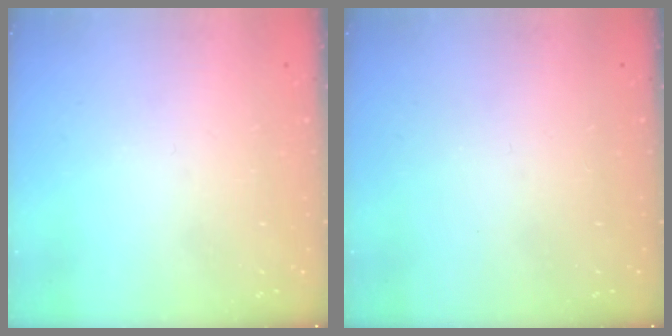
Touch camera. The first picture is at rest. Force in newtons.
{"total": 0.0}